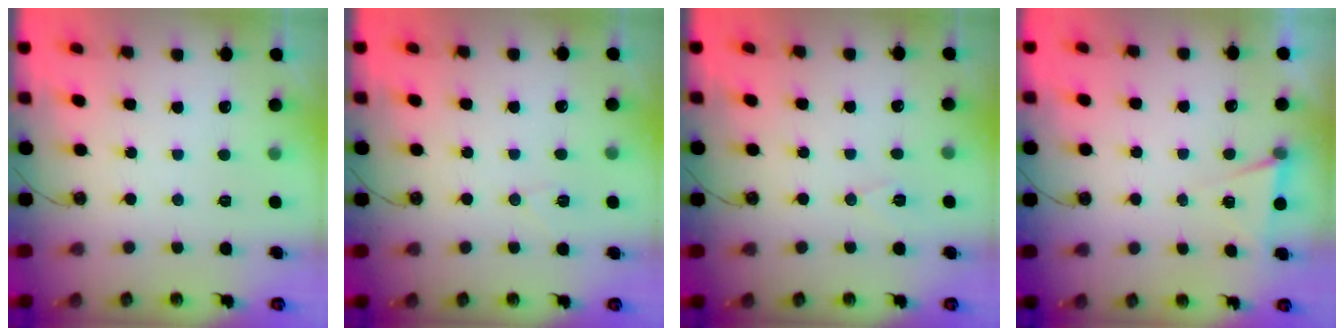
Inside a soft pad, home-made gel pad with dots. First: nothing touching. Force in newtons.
{"total": 6.0, "press": 6.0, "slide": 1.0}
{"total": 6.8, "press": 5.2, "slide": 4.4}
{"total": 5.2, "press": 2.7, "slide": 4.5}